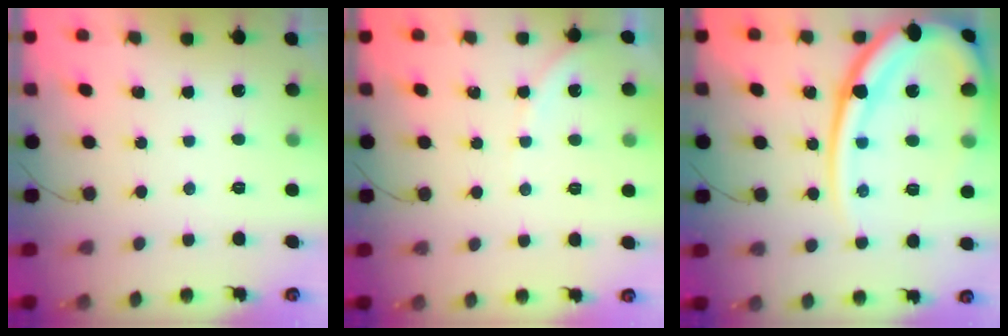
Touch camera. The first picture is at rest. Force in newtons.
{"total": 3.3, "press": 3.2, "slide": 0.6}
{"total": 23.3, "press": 23.1, "slide": 2.9}